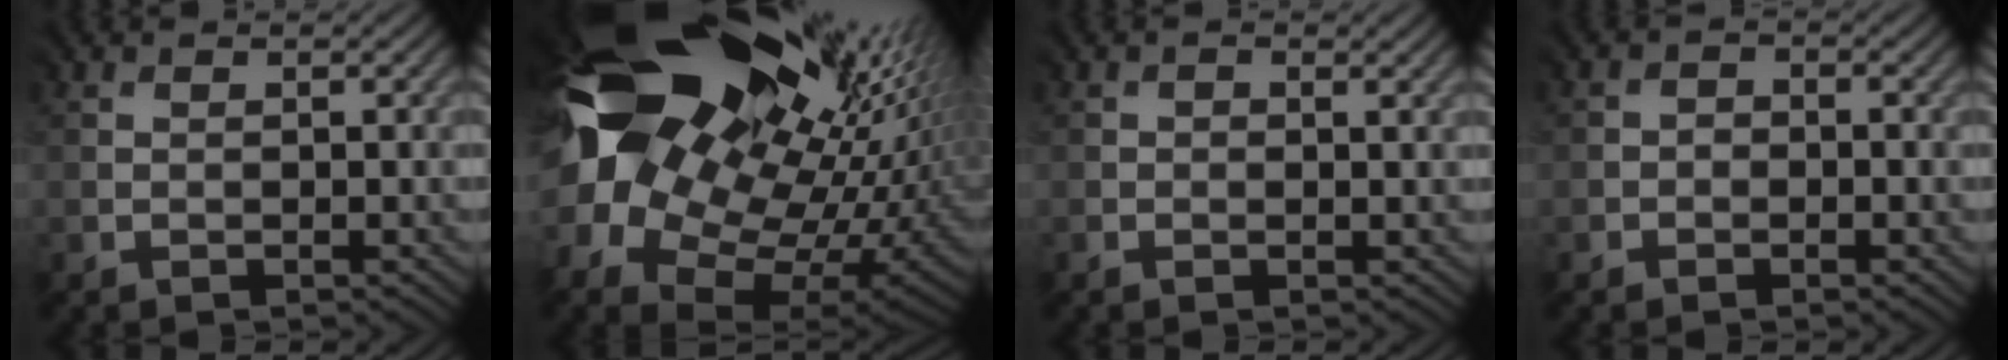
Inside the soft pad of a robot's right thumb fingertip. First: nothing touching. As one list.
[{"total": 22.0, "force": [7.7, 15.3, 13.9], "torque": [-0.335, -0.003, 0.171]}, {"total": 0.8, "force": [0.3, 0.4, 0.6], "torque": [-0.012, -0.002, 0.002]}, {"total": 1.0, "force": [-0.8, 0.6, -0.1], "torque": [0.001, 0.000, -0.020]}]